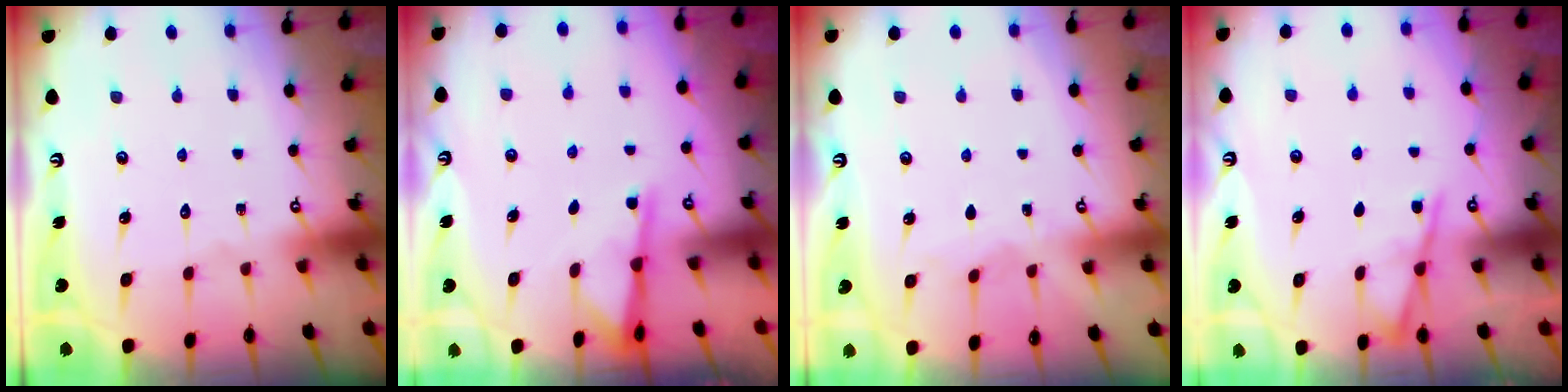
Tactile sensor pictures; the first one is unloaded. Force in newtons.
{"total": 1.9, "press": 1.9, "slide": 0.3}
{"total": 2.7, "press": 2.7, "slide": 0.3}
{"total": 3.8, "press": 3.7, "slide": 0.7}